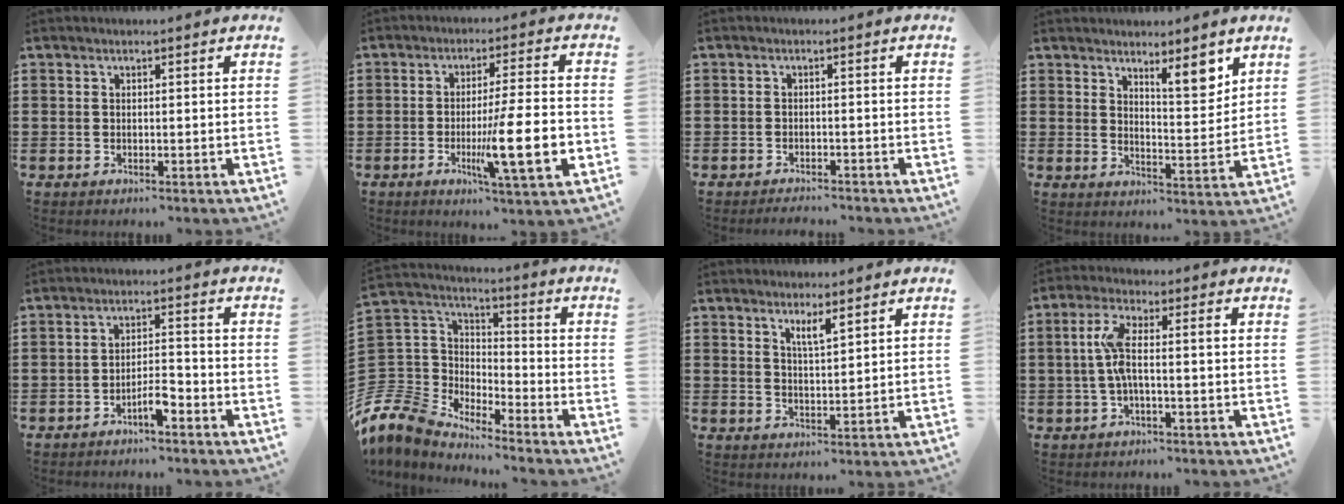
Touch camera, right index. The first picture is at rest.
{"total": 12.7, "force": [-3.0, 1.7, 12.2], "torque": [-0.194, -0.015, -0.053]}
{"total": 1.7, "force": [-1.7, 0.2, -0.1], "torque": [-0.002, 0.005, -0.039]}
{"total": 6.1, "force": [4.6, 1.7, 3.7], "torque": [-0.059, -0.016, 0.077]}
{"total": 3.9, "force": [-2.7, 0.9, 2.7], "torque": [-0.055, 0.006, -0.054]}
{"total": 7.6, "force": [-6.2, 4.3, 1.0], "torque": [-0.084, -0.016, -0.135]}
{"total": 2.8, "force": [2.0, 0.5, 2.0], "torque": [-0.034, -0.001, 0.032]}
{"total": 6.0, "force": [-0.3, 1.1, 5.8], "torque": [-0.122, 0.000, -0.014]}